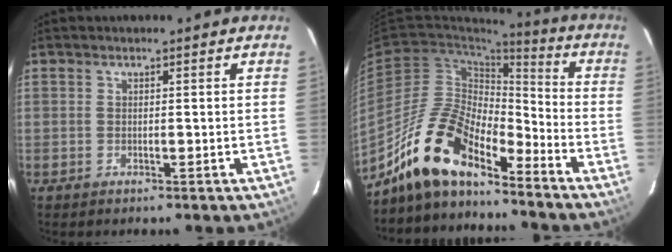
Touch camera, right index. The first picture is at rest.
{"total": 15.7, "force": [-12.6, 4.8, 7.9], "torque": [-0.153, 0.002, -0.245]}